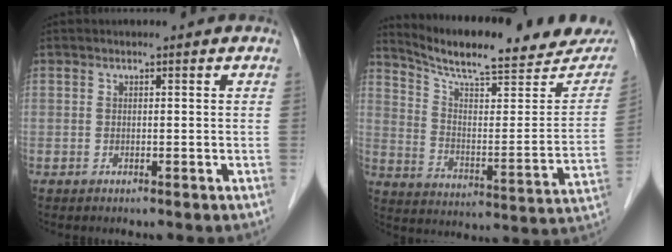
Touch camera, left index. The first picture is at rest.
{"total": 21.4, "force": [19.3, 2.8, 8.8], "torque": [-0.138, -0.042, 0.268]}